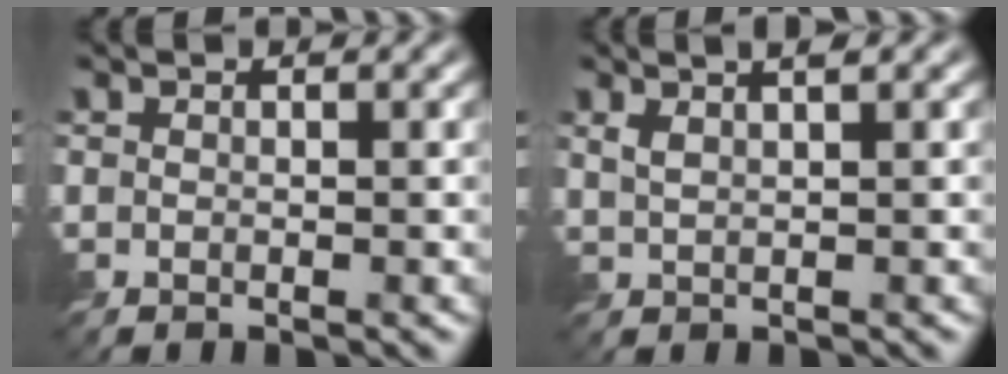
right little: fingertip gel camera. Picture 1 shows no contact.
{"total": 3.1, "force": [1.8, 1.0, 2.3], "torque": [-0.019, 0.004, 0.018]}